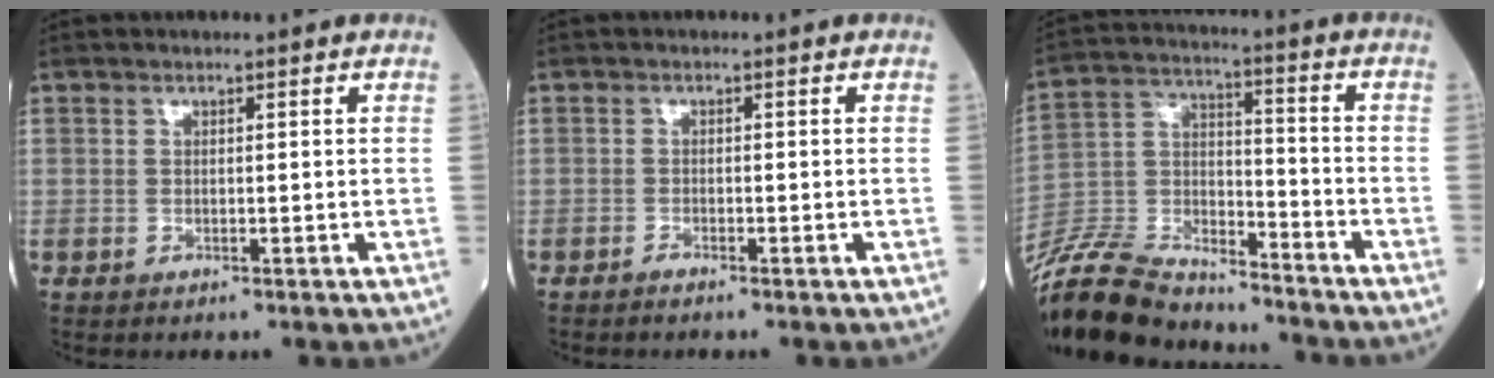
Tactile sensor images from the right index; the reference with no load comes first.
{"total": 0.9, "force": [-0.8, -0.1, 0.4], "torque": [-0.010, 0.000, -0.014]}
{"total": 17.2, "force": [-16.0, 3.9, 4.8], "torque": [-0.102, 0.018, -0.286]}